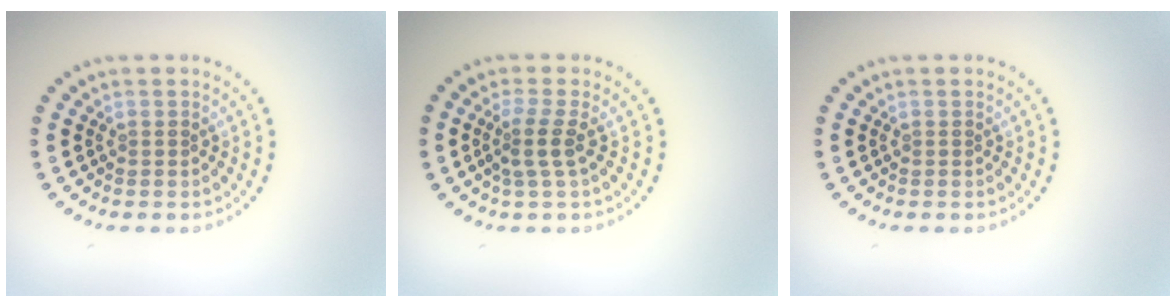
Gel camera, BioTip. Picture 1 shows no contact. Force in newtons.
{"total": 2.2, "press": 1.6, "slide": 1.5}
{"total": 0.0}